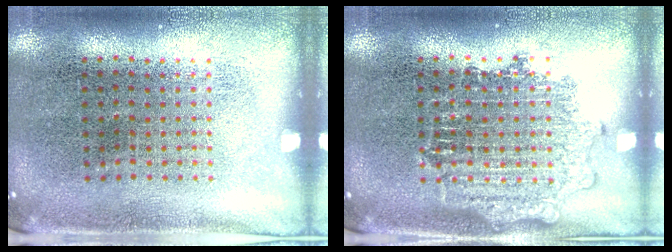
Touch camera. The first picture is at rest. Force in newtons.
{"total": 2.4, "press": 2.4, "slide": 0.3}